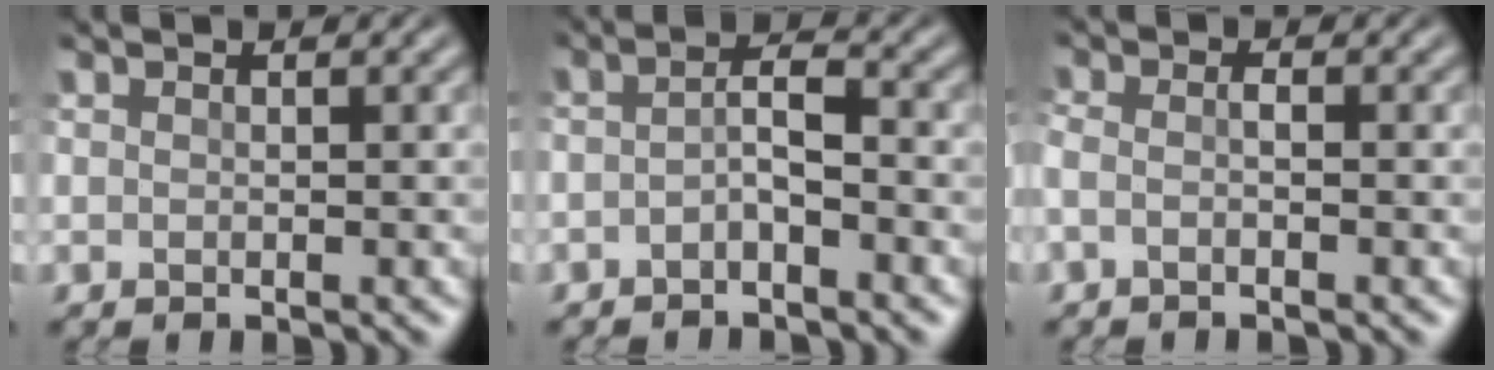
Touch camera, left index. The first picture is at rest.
{"total": 2.2, "force": [-1.2, 0.5, 1.7], "torque": [-0.035, 0.005, -0.030]}
{"total": 1.5, "force": [-0.8, 0.5, 1.2], "torque": [-0.030, -0.002, -0.023]}